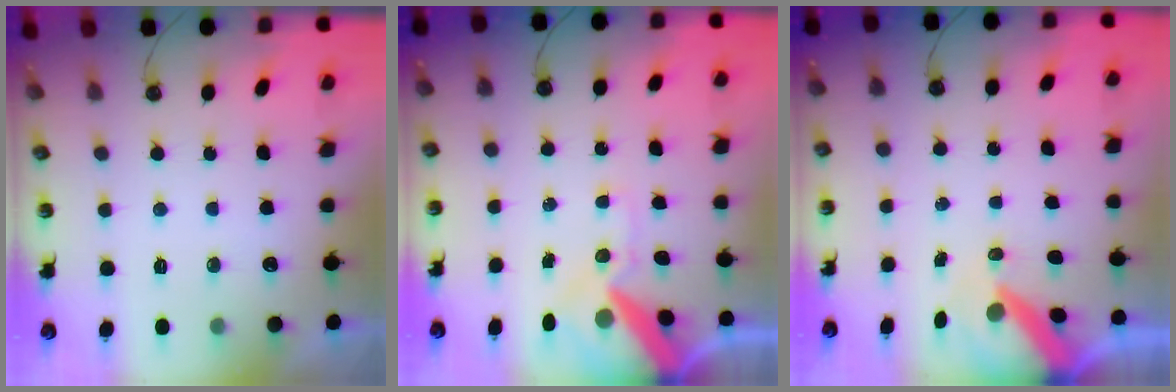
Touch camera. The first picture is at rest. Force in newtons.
{"total": 13.4, "press": 13.2, "slide": 1.8}
{"total": 8.4, "press": 8.3, "slide": 1.2}